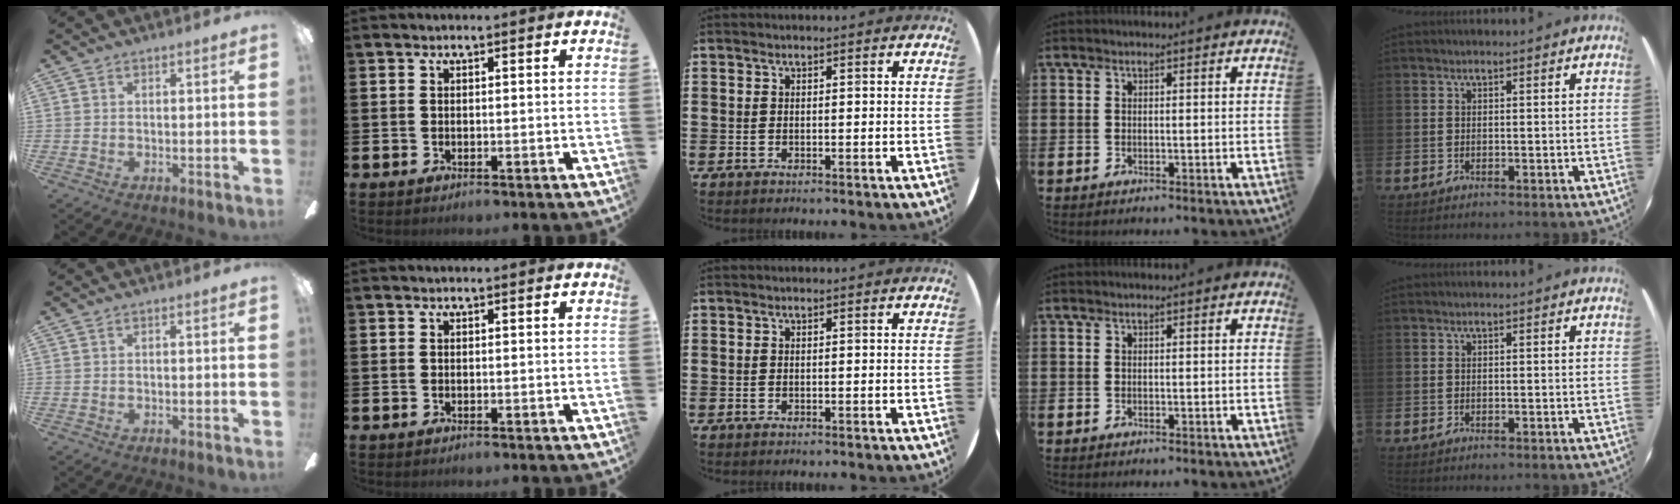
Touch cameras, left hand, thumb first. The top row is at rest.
{}